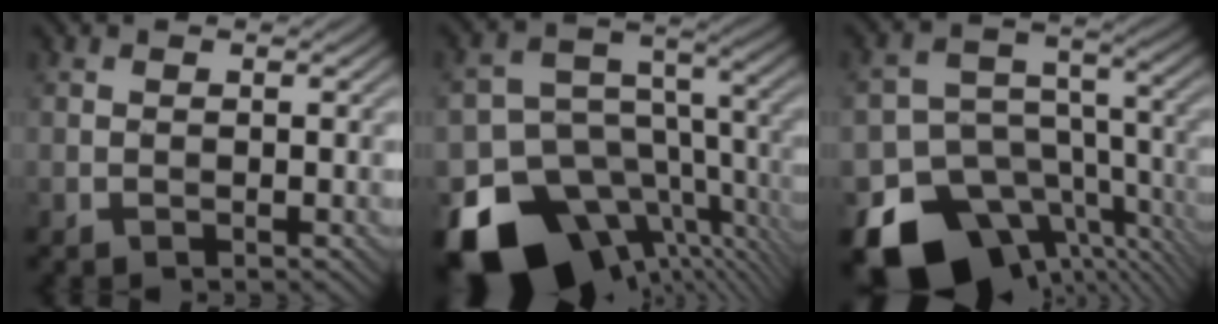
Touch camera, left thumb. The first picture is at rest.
{"total": 18.5, "force": [-10.3, 12.4, 9.3], "torque": [-0.192, -0.034, -0.128]}
{"total": 17.9, "force": [-11.0, 12.0, 7.4], "torque": [-0.166, -0.049, -0.139]}